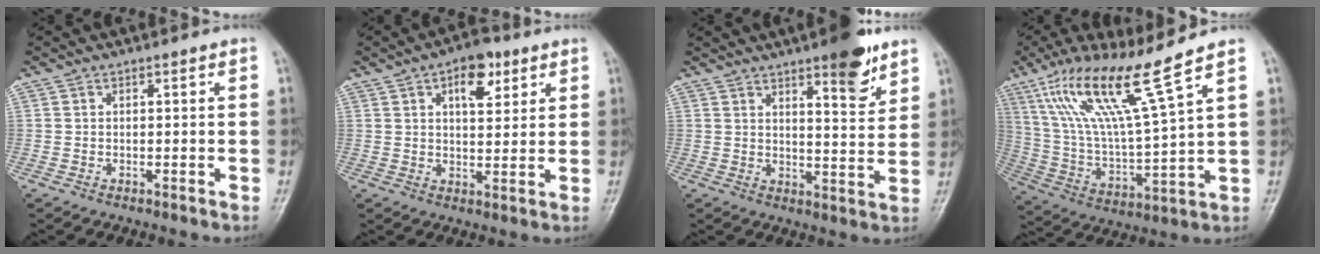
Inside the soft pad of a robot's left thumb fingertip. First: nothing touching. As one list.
[{"total": 8.3, "force": [3.9, 4.2, 5.9], "torque": [-0.059, -0.014, 0.053]}, {"total": 9.3, "force": [6.1, 2.4, 6.6], "torque": [-0.075, -0.039, 0.085]}, {"total": 17.4, "force": [10.7, 1.0, 13.7], "torque": [-0.258, -0.051, 0.208]}]